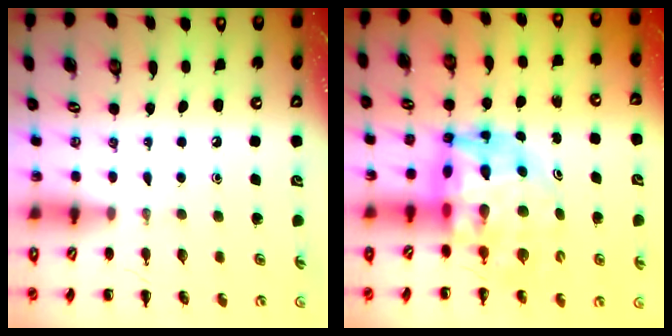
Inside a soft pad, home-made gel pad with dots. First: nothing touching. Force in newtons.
{"total": 12.8, "press": 12.3, "slide": 3.7}